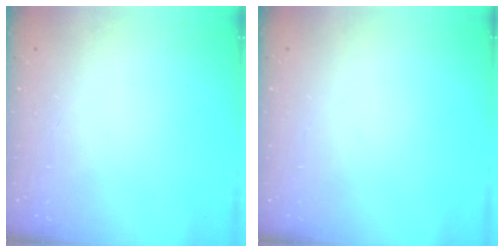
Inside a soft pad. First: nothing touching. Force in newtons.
{"total": 0.0}